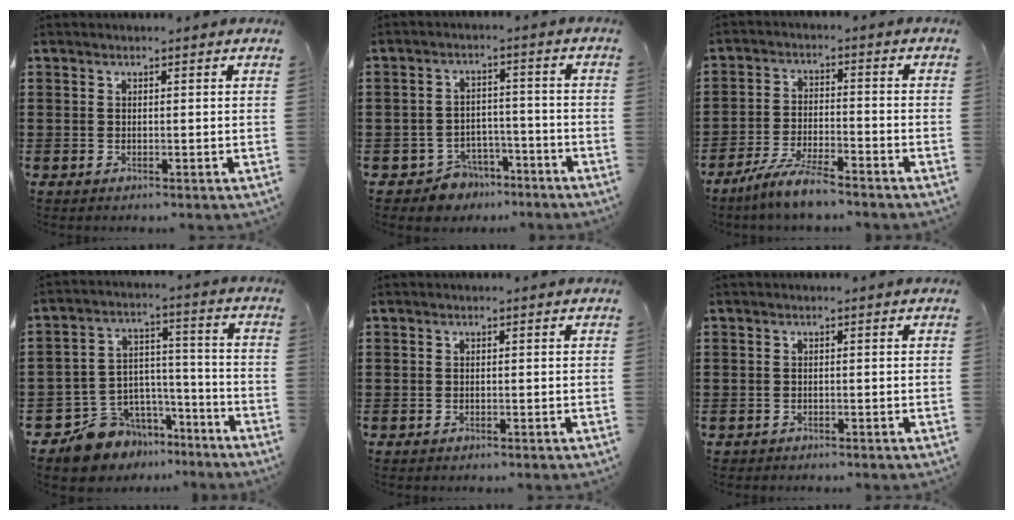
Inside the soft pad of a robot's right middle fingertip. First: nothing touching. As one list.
[{"total": 4.7, "force": [-4.3, 1.8, 0.2], "torque": [-0.021, 0.008, -0.089]}, {"total": 6.4, "force": [-5.5, 0.4, 3.2], "torque": [-0.078, -0.012, -0.107]}, {"total": 8.8, "force": [-7.7, 4.3, 0.0], "torque": [-0.031, 0.007, -0.150]}, {"total": 0.6, "force": [-0.6, 0.2, 0.0], "torque": [-0.001, 0.000, -0.012]}, {"total": 0.9, "force": [-0.8, 0.2, -0.1], "torque": [-0.002, 0.000, -0.018]}]